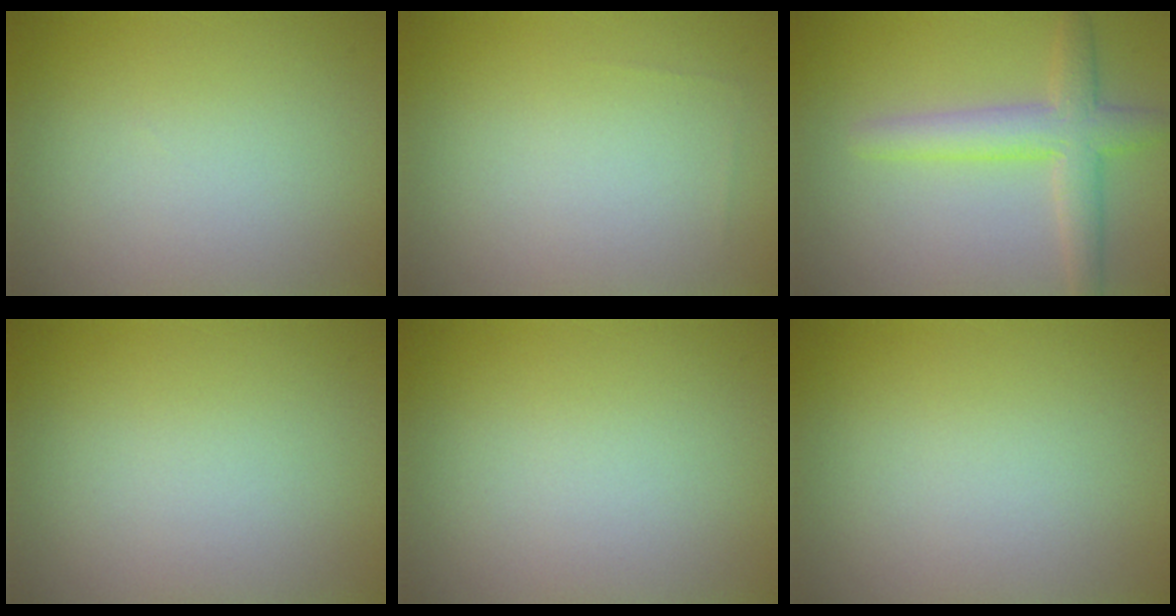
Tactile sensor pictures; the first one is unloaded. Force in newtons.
{"total": 0.0}
{"total": 4.2, "press": 4.2, "slide": 0.2}
{"total": 0.0}
{"total": 0.0}
{"total": 0.0}